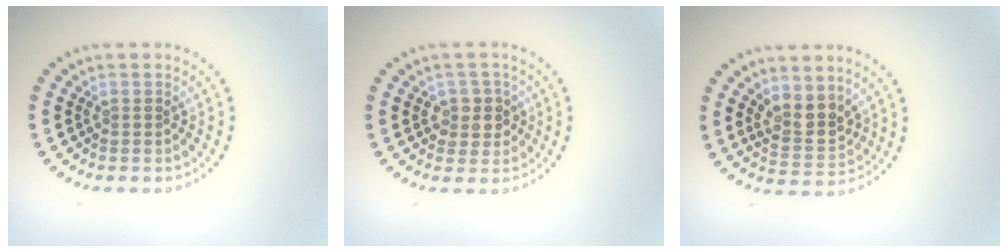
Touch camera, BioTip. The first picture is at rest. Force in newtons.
{"total": 2.2, "press": 2.0, "slide": 0.8}
{"total": 3.2, "press": 2.9, "slide": 1.3}